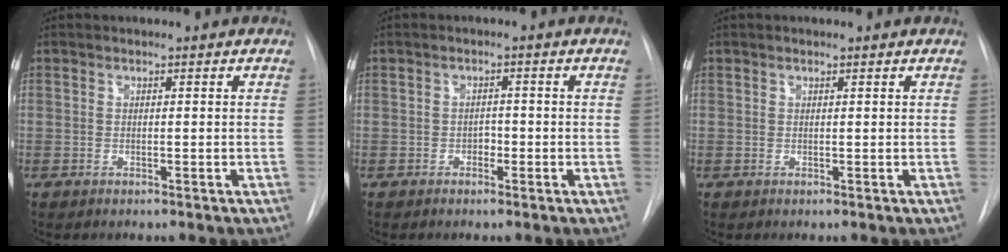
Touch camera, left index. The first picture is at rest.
{"total": 1.9, "force": [-1.6, 0.8, 0.6], "torque": [-0.005, -0.001, -0.025]}
{"total": 0.7, "force": [-0.7, -0.1, 0.1], "torque": [-0.007, -0.003, -0.007]}